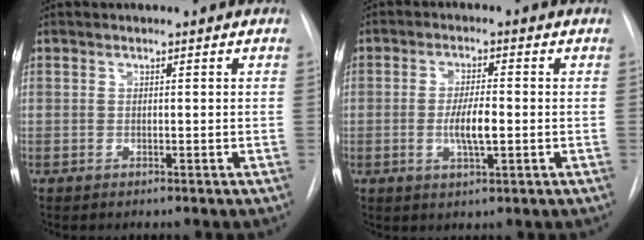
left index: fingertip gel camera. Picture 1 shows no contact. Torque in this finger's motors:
{"motor_torque": [0.90, 0.37, 0.21, 0.05]}